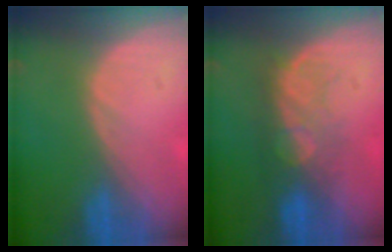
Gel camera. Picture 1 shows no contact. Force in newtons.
{"total": 6.1, "press": 6.0, "slide": 1.2}